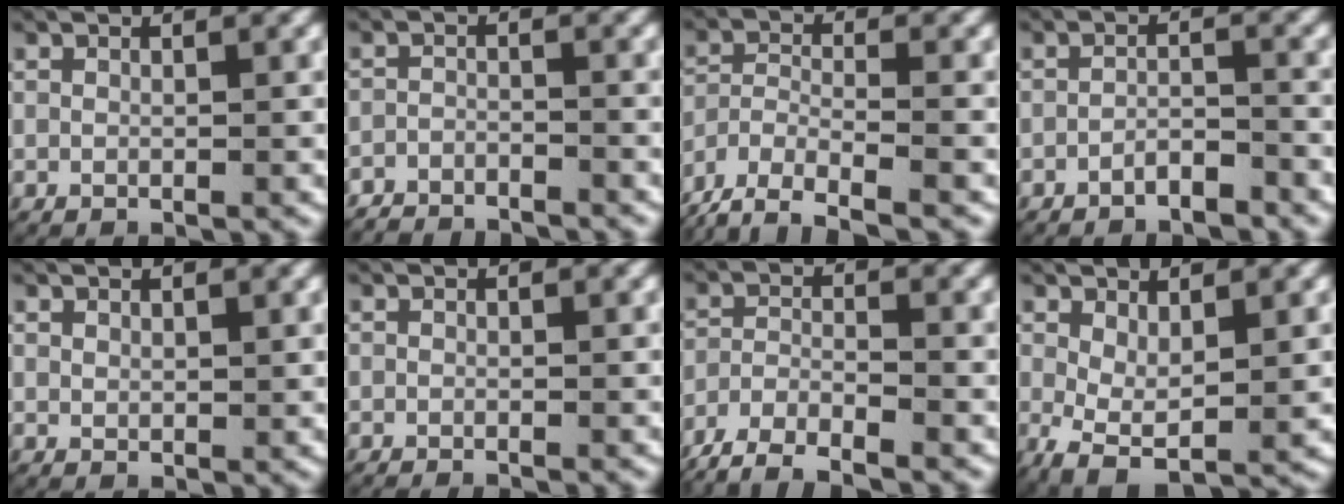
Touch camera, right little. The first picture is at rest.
{"total": 4.0, "force": [-3.9, 1.1, 0.2], "torque": [-0.002, -0.012, -0.068]}
{"total": 6.7, "force": [-4.3, 3.7, 3.5], "torque": [-0.078, -0.024, -0.064]}
{"total": 2.6, "force": [-2.4, 0.6, 0.7], "torque": [-0.008, -0.005, -0.045]}
{"total": 0.9, "force": [0.7, 0.3, 0.4], "torque": [-0.003, -0.004, 0.019]}
{"total": 0.7, "force": [-0.6, 0.0, 0.2], "torque": [-0.002, -0.001, -0.011]}
{"total": 6.7, "force": [-5.4, 2.9, 2.8], "torque": [-0.051, -0.017, -0.084]}
{"total": 4.2, "force": [-1.4, 2.3, 3.2], "torque": [-0.070, -0.031, -0.007]}